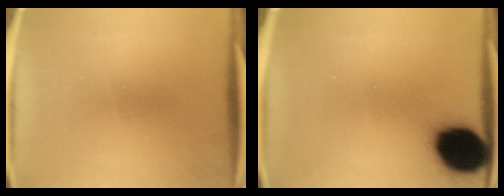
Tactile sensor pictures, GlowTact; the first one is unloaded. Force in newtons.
{"total": 17.1}